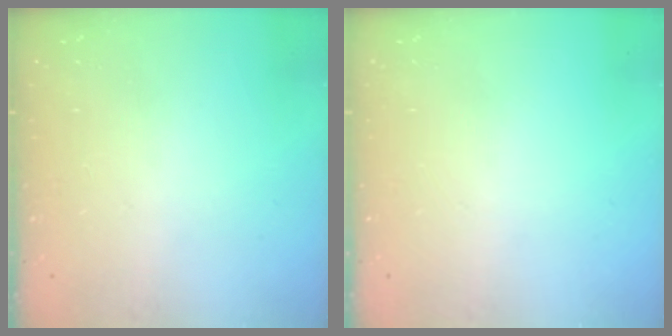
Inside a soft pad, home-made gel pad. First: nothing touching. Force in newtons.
{"total": 0.0}